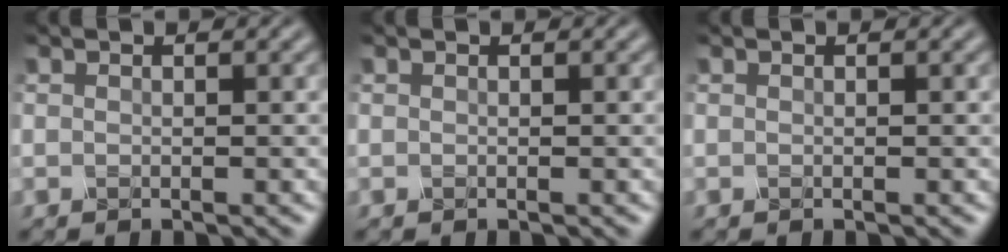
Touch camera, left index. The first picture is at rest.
{"total": 0.0}
{"total": 0.0}